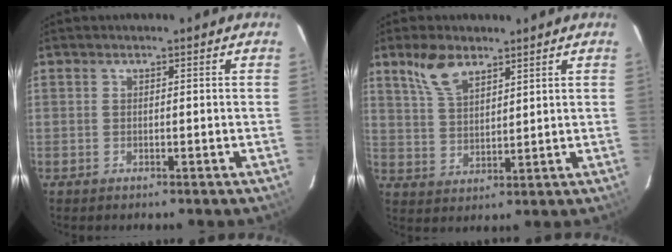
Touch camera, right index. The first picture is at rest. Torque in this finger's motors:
{"motor_torque": [0.36, 0.32, 0.29, 0.09]}